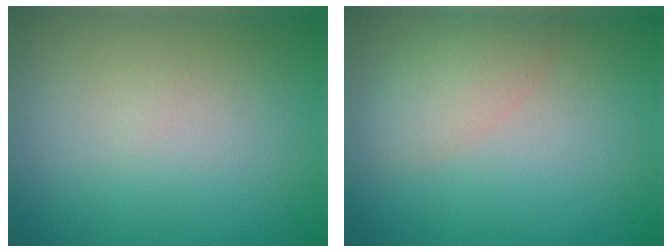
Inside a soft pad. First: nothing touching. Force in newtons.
{"total": 2.7, "press": 2.7, "slide": 0.2}